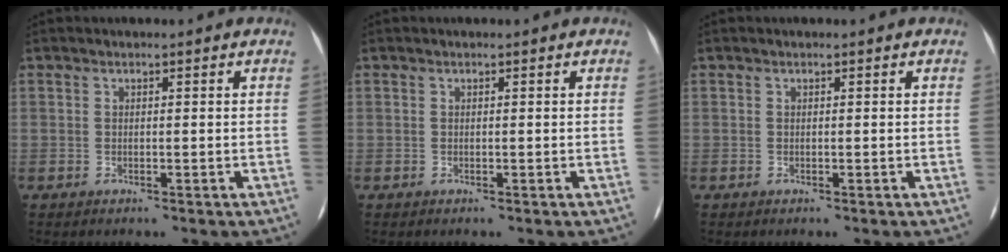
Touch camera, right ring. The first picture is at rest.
{"total": 0.0}
{"total": 0.0}